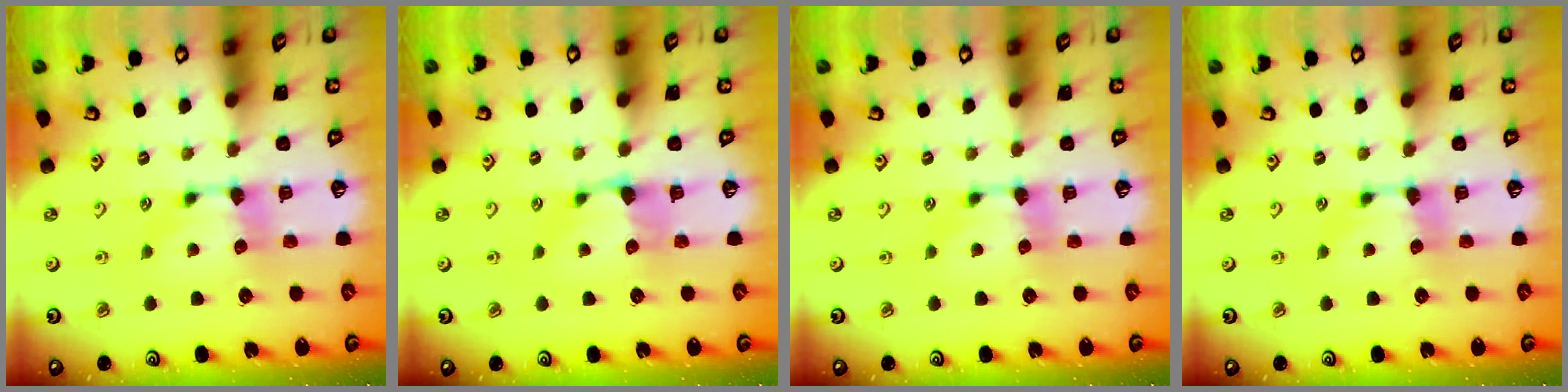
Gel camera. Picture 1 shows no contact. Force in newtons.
{"total": 1.4, "press": 0.9, "slide": 1.0}
{"total": 0.0}
{"total": 0.0}